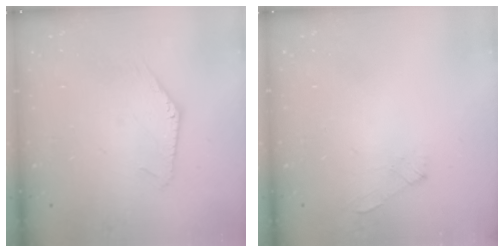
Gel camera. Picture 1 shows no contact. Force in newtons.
{"total": 1.9, "press": 1.9, "slide": 0.4}